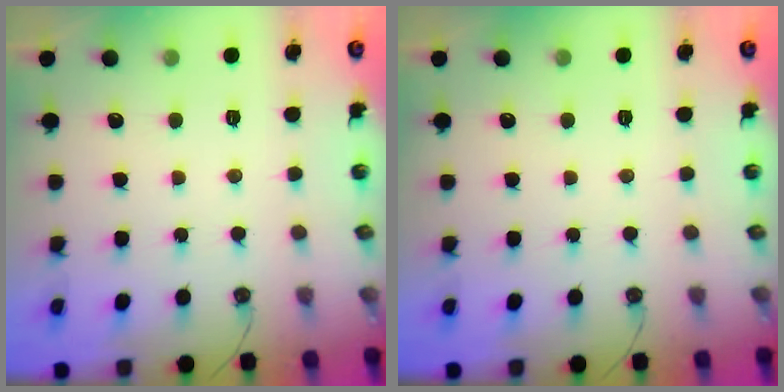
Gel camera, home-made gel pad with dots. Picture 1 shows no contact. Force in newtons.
{"total": 0.0}